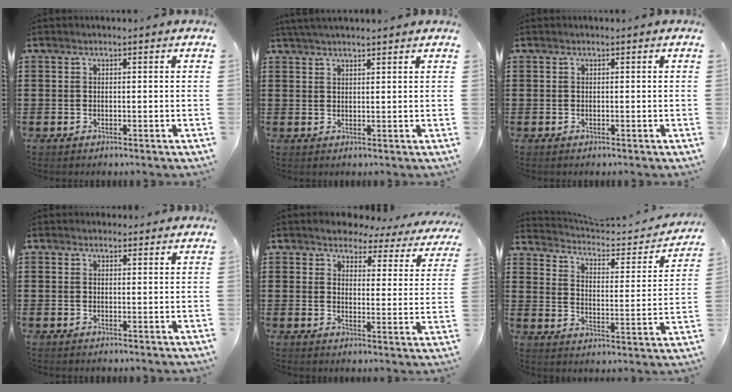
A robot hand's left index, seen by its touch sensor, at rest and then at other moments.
{"total": 2.5, "force": [2.4, 0.0, 0.8], "torque": [-0.020, 0.000, 0.046]}
{"total": 0.0}
{"total": 1.3, "force": [1.2, 0.6, 0.2], "torque": [-0.005, 0.005, 0.023]}
{"total": 4.1, "force": [3.8, 1.5, 0.6], "torque": [-0.029, -0.024, 0.061]}
{"total": 3.7, "force": [3.2, 1.1, 1.4], "torque": [-0.048, -0.024, 0.048]}